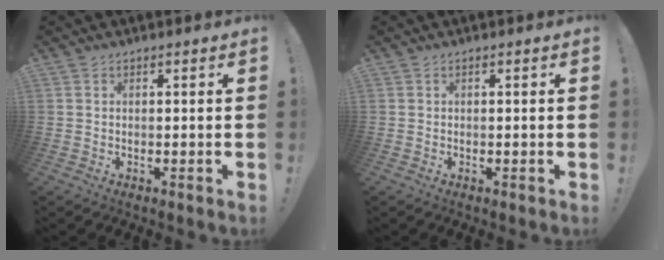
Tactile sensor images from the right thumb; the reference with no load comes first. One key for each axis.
{"total": 0.0}